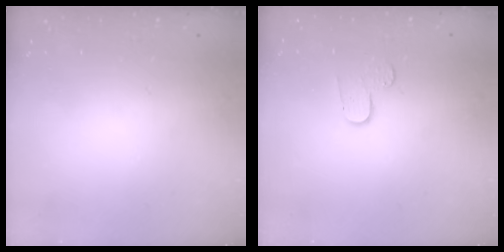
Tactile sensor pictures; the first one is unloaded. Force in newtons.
{"total": 6.2, "press": 6.2, "slide": 0.6}